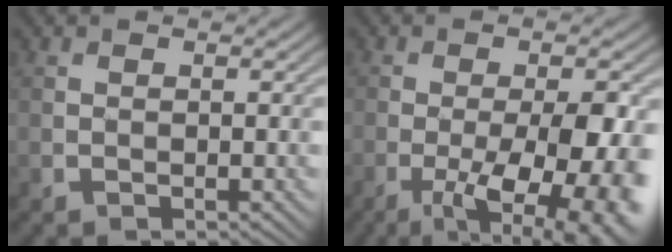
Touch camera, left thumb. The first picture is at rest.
{"total": 14.0, "force": [-4.8, 5.2, 12.0], "torque": [-0.171, -0.011, -0.061]}